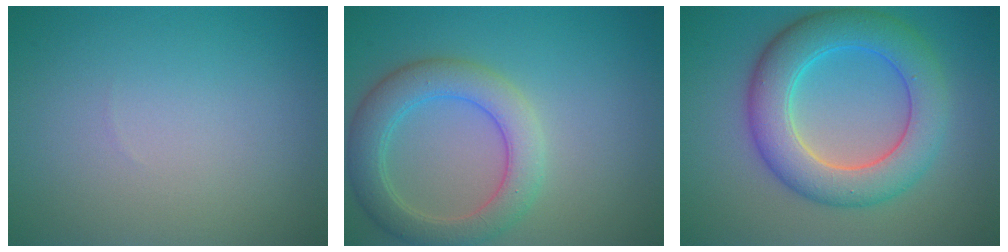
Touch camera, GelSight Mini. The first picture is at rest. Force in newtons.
{"total": 5.0, "press": 5.0, "slide": 0.5}
{"total": 7.4, "press": 7.4, "slide": 0.1}